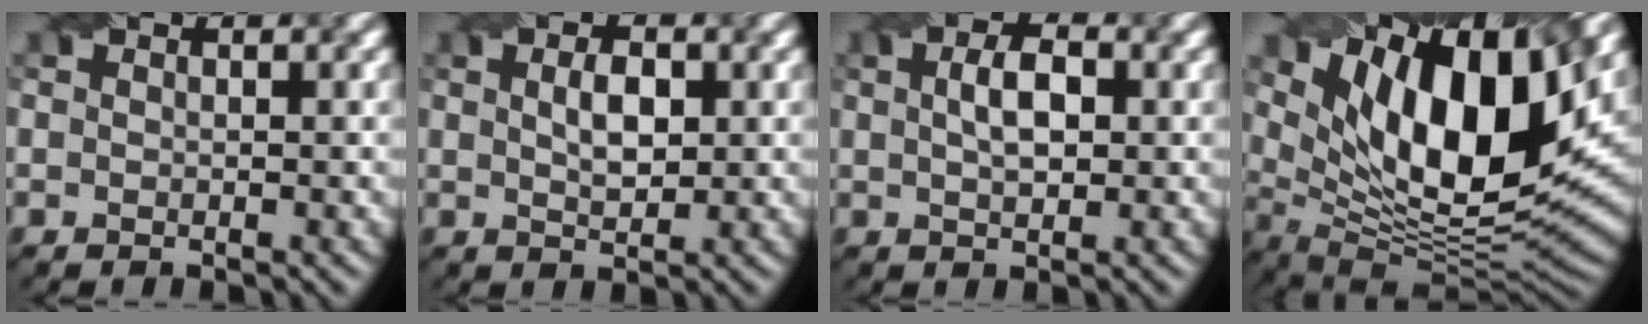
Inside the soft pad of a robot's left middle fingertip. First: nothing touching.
{"total": 2.5, "force": [0.4, 1.3, 2.1], "torque": [-0.044, 0.003, 0.012]}
{"total": 3.2, "force": [0.5, 1.5, 2.8], "torque": [-0.057, 0.006, 0.010]}
{"total": 16.2, "force": [6.9, 6.8, 13.0], "torque": [-0.230, 0.020, 0.124]}